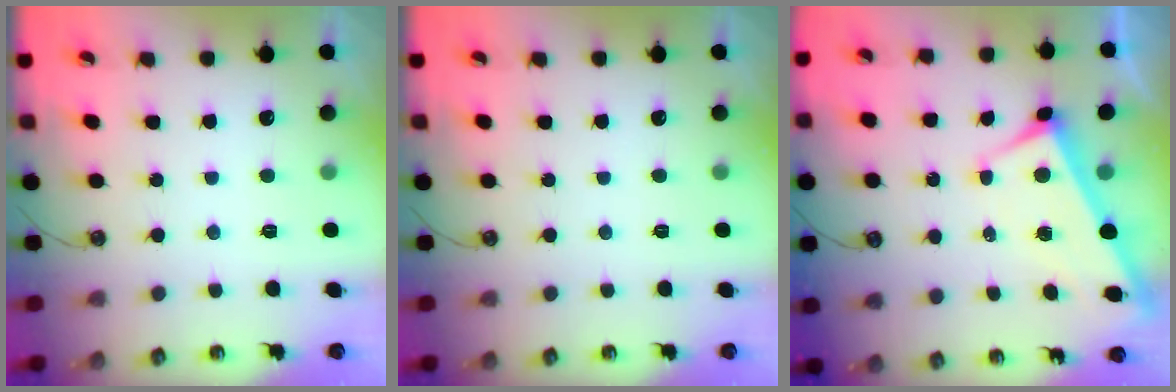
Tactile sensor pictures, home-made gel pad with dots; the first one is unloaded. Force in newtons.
{"total": 0.0}
{"total": 2.8, "press": 2.7, "slide": 0.9}